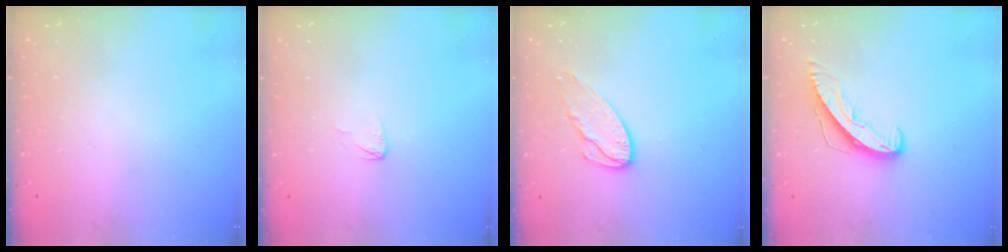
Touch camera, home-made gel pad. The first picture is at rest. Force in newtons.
{"total": 3.3, "press": 3.3, "slide": 0.2}
{"total": 8.3, "press": 8.3, "slide": 0.1}
{"total": 8.7, "press": 8.6, "slide": 0.4}